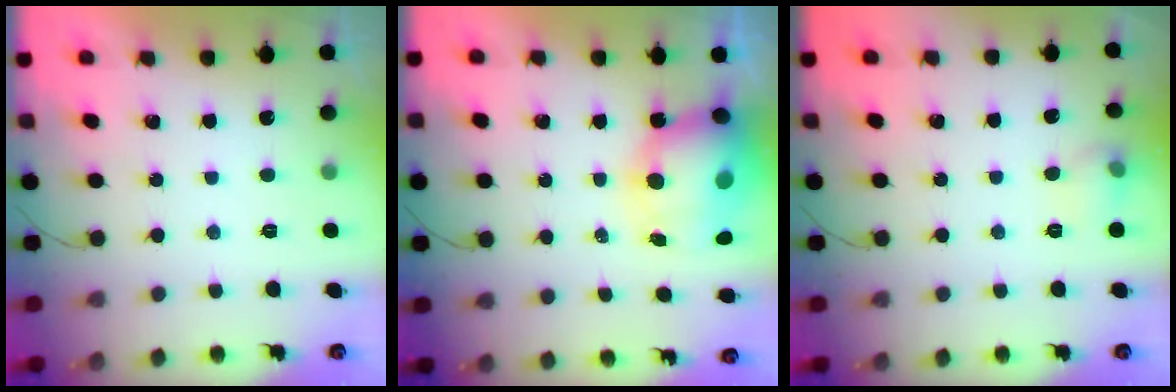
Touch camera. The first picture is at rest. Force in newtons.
{"total": 12.0, "press": 11.6, "slide": 3.0}
{"total": 6.9, "press": 6.8, "slide": 1.4}